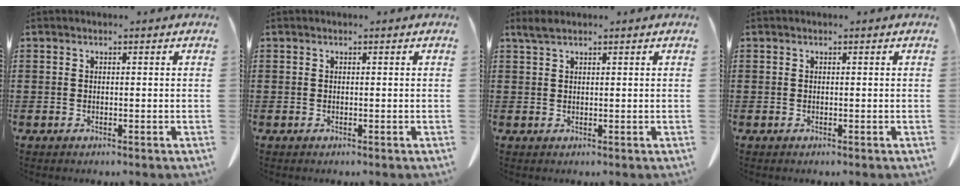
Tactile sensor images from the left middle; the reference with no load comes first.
{"total": 0.0}
{"total": 1.8, "force": [1.3, 0.4, 1.2], "torque": [-0.025, 0.003, 0.023]}
{"total": 0.0}